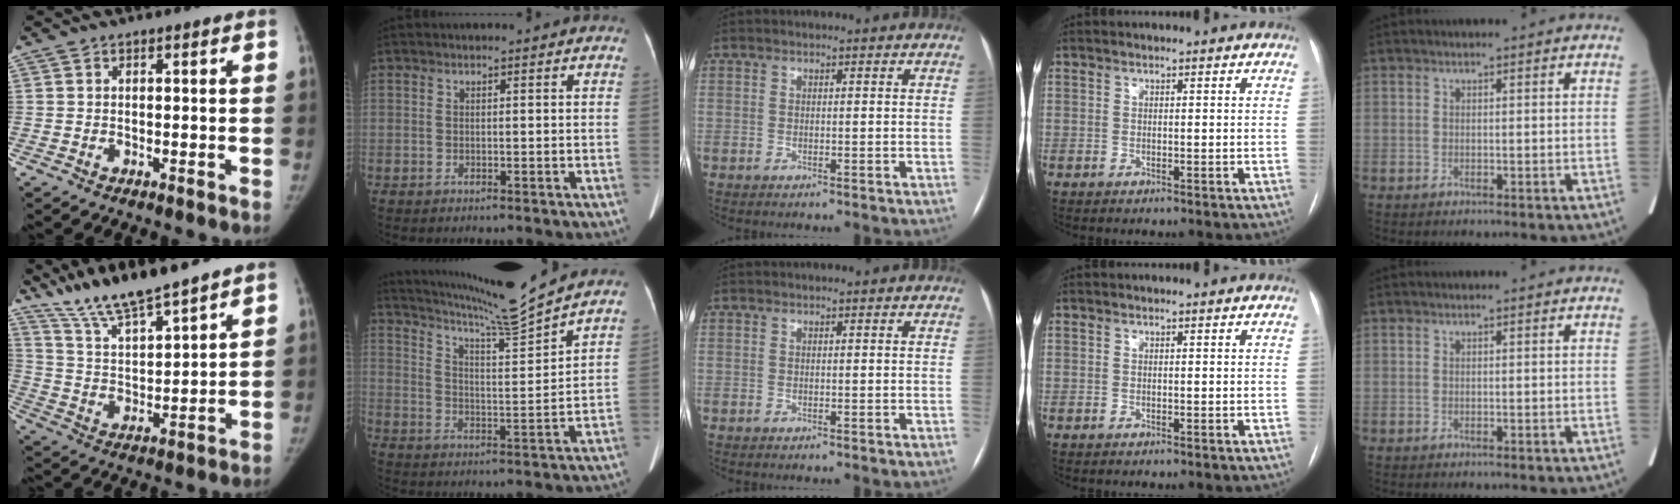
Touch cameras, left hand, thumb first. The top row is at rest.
{"thumb": {"total": 13.9, "force": [11.5, 2.0, 7.5], "torque": [-0.127, -0.057, 0.219]}, "index": {"total": 12.6, "force": [11.7, -2.9, 3.9], "torque": [-0.080, -0.036, 0.194]}}